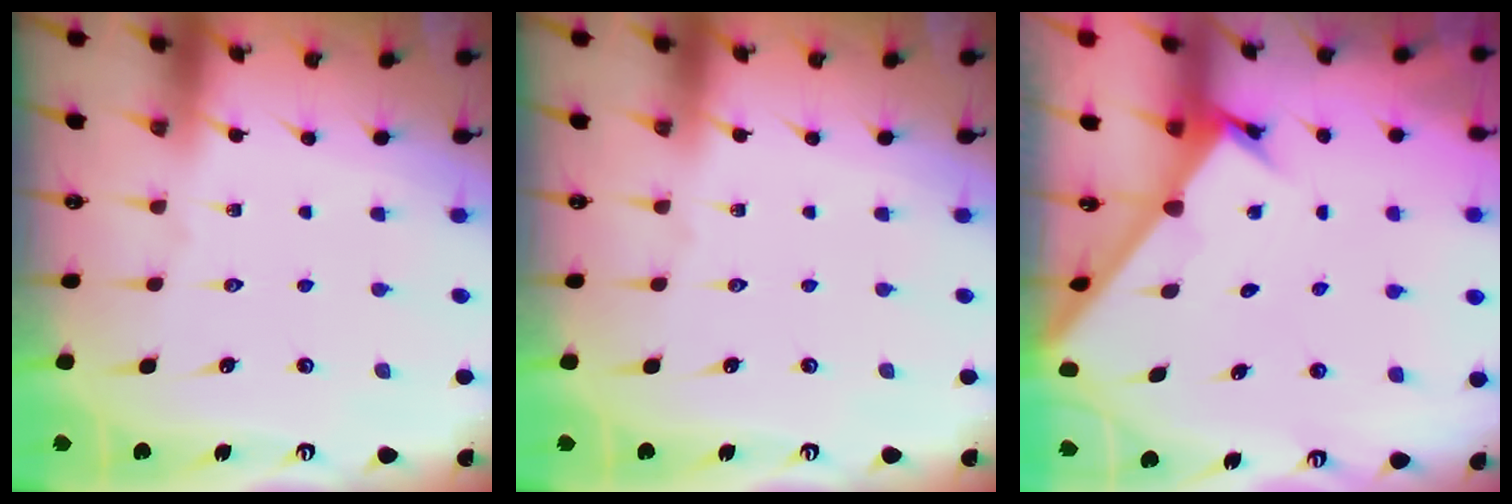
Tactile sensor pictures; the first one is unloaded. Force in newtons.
{"total": 0.0}
{"total": 2.1, "press": 2.1, "slide": 0.1}